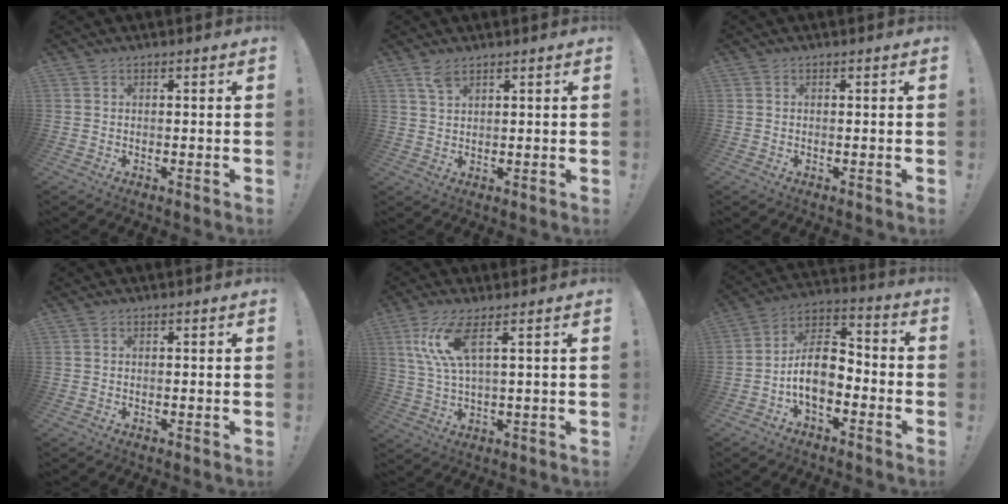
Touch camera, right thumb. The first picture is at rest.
{"total": 3.8, "force": [2.6, 1.5, 2.3], "torque": [-0.037, -0.012, 0.047]}
{"total": 0.0}
{"total": 0.0}
{"total": 10.4, "force": [4.3, 2.7, 9.1], "torque": [-0.174, -0.010, 0.078]}
{"total": 12.4, "force": [-4.2, 7.4, 9.0], "torque": [-0.171, 0.026, -0.068]}